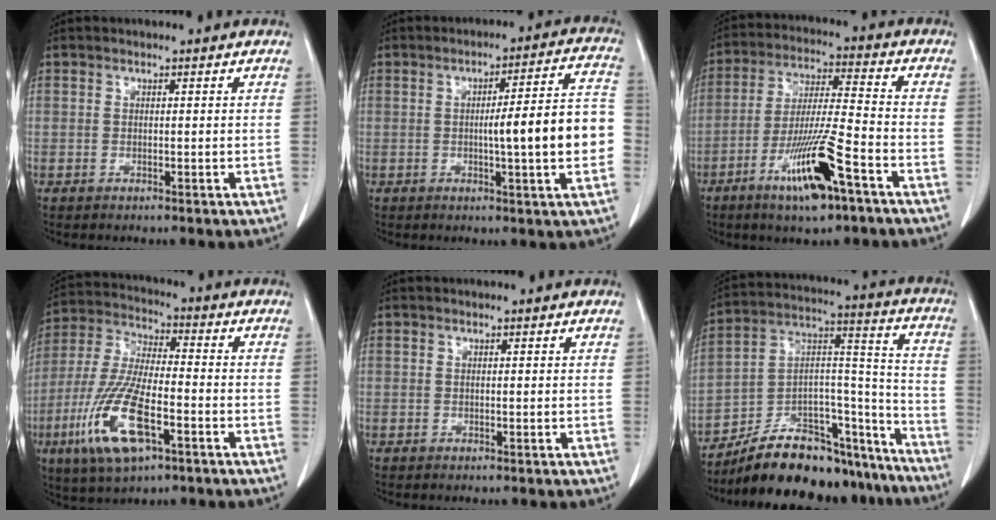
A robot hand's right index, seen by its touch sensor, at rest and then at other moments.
{"total": 12.1, "force": [-1.5, 0.7, 12.0], "torque": [-0.154, 0.023, -0.021]}
{"total": 13.0, "force": [-7.1, 1.1, 10.9], "torque": [-0.208, -0.017, -0.126]}
{"total": 14.4, "force": [-5.9, 4.3, 12.5], "torque": [-0.267, -0.013, -0.106]}
{"total": 0.0}
{"total": 22.7, "force": [-19.4, 7.7, 8.8], "torque": [-0.113, 0.045, -0.301]}